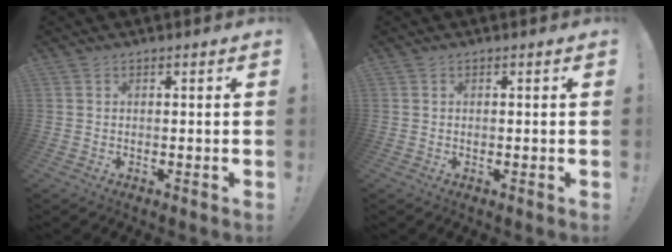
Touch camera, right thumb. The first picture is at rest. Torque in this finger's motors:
{"motor_torque": [0.15, 0.05, 0.12, -0.16, 0.00]}